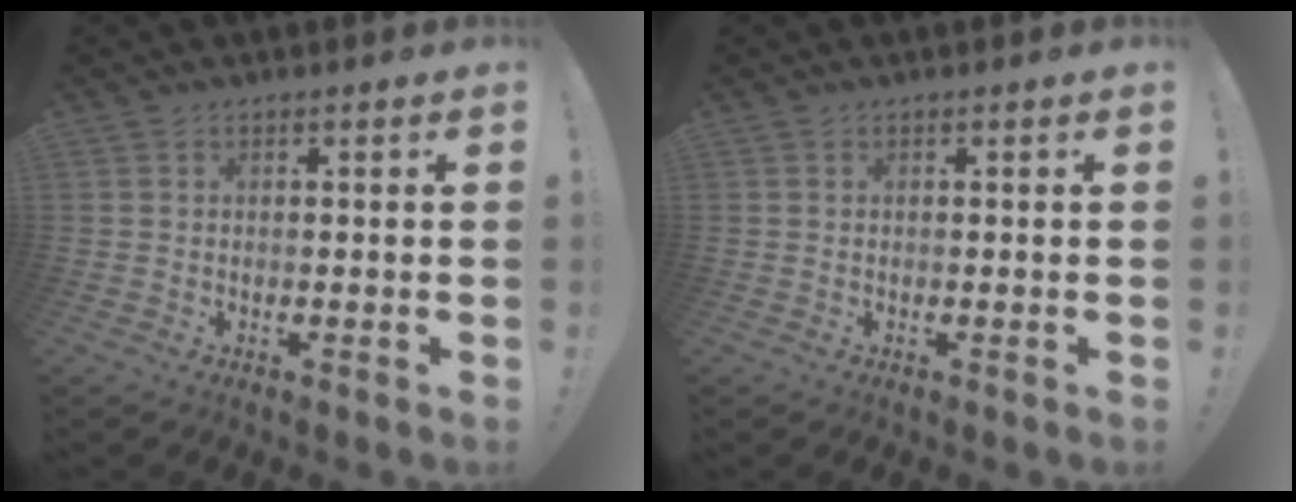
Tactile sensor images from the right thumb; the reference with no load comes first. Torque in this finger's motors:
{"motor_torque": [0.00, 0.00, 0.00, 0.00, 0.00]}